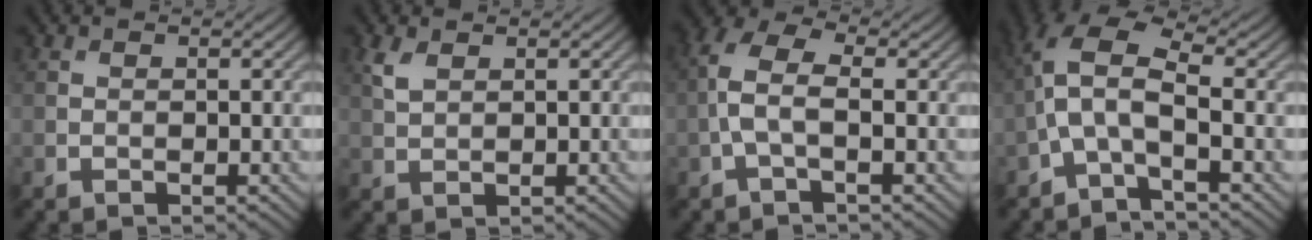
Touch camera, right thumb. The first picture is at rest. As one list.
[{"total": 2.3, "force": [1.3, 1.1, 1.5], "torque": [-0.044, 0.002, 0.029]}, {"total": 4.5, "force": [-0.8, 1.8, 4.0], "torque": [-0.098, 0.013, -0.026]}, {"total": 7.0, "force": [-1.5, 2.7, 6.3], "torque": [-0.143, 0.017, -0.050]}]